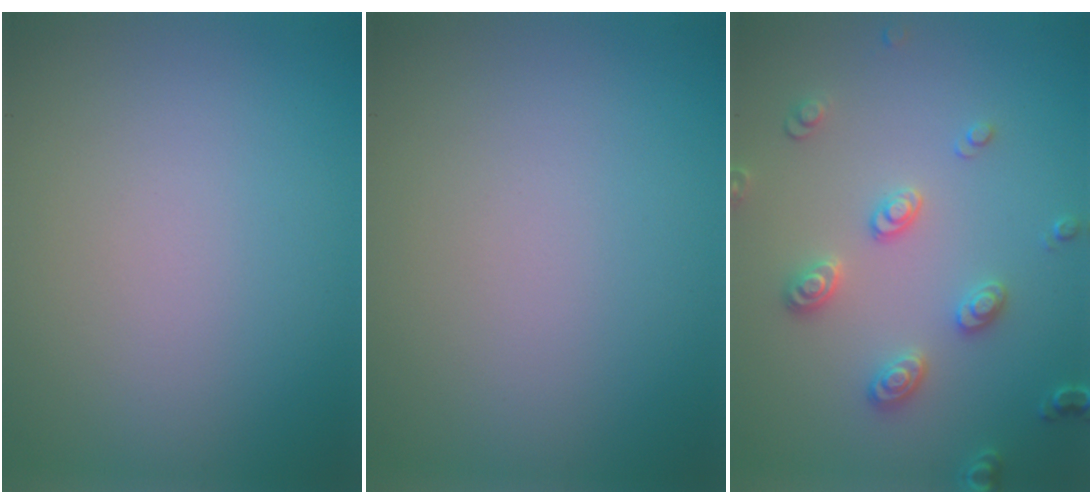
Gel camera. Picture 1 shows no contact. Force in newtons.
{"total": 0.0}
{"total": 2.8, "press": 2.7, "slide": 0.8}